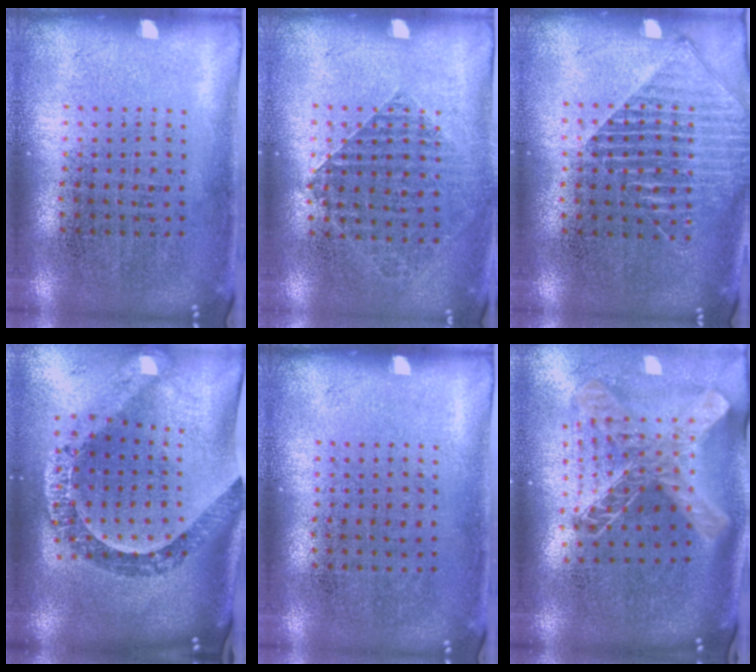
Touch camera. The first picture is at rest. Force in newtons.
{"total": 0.9, "press": 0.9, "slide": 0.1}
{"total": 1.5, "press": 1.4, "slide": 0.7}
{"total": 2.2, "press": 1.8, "slide": 1.3}
{"total": 0.0}
{"total": 2.1, "press": 1.6, "slide": 1.4}